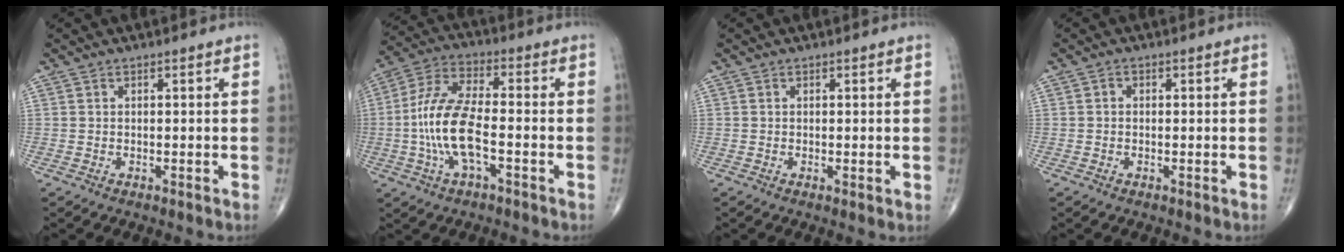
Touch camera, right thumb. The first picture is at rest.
{"total": 13.0, "force": [-2.7, 5.0, 11.6], "torque": [-0.250, 0.030, -0.055]}
{"total": 0.8, "force": [0.1, 0.2, 0.7], "torque": [-0.015, -0.005, -0.001]}
{"total": 0.8, "force": [0.0, 0.7, 0.4], "torque": [0.003, 0.003, -0.006]}